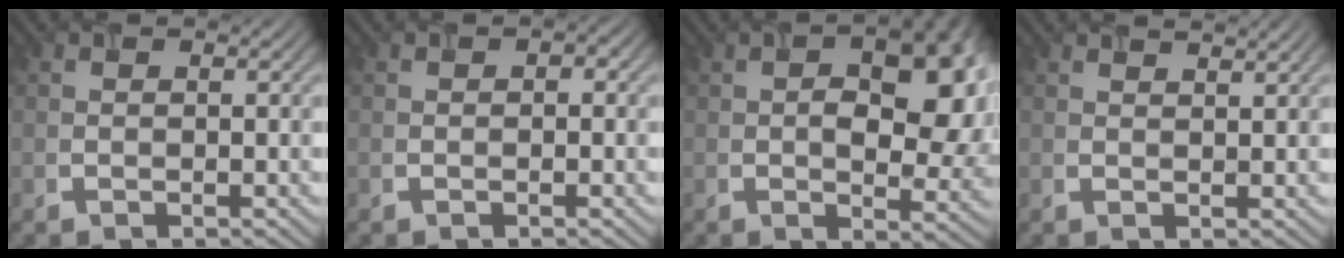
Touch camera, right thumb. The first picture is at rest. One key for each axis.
{"total": 1.4, "fx": 0.2, "fy": 1.0, "fz": 1.0, "tx": -0.011, "ty": 0.002, "tz": 0.000}
{"total": 12.1, "fx": 1.4, "fy": 6.8, "fz": 9.9, "tx": -0.114, "ty": 0.009, "tz": 0.014}
{"total": 1.6, "fx": 1.5, "fy": 0.0, "fz": 0.6, "tx": -0.008, "ty": 0.001, "tz": 0.025}